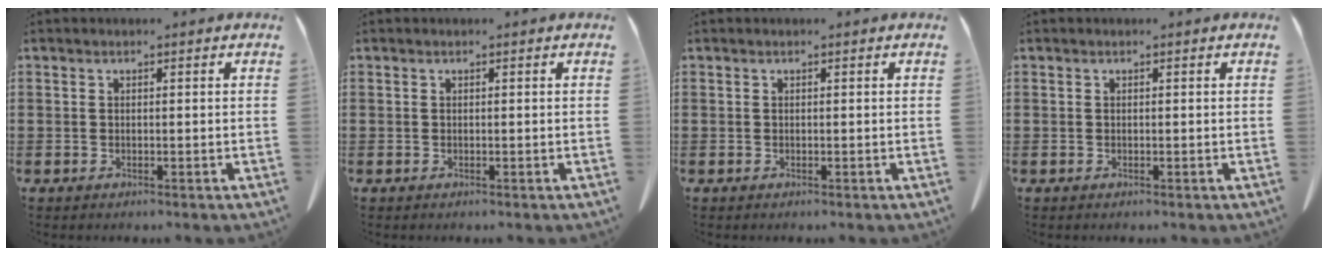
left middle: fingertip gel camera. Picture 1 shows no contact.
{"total": 0.0}
{"total": 0.0}
{"total": 0.0}